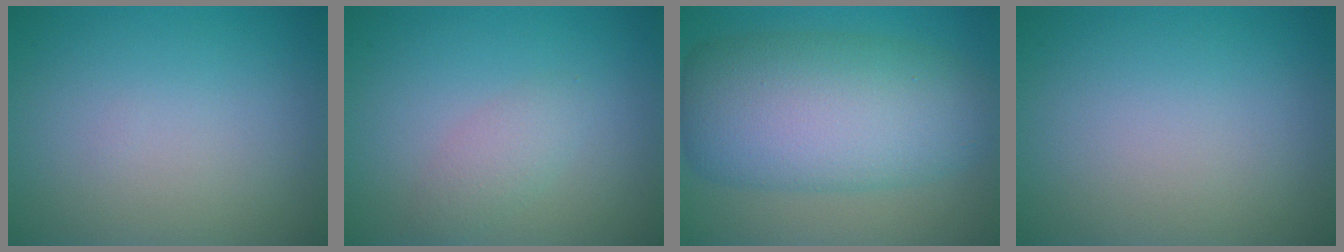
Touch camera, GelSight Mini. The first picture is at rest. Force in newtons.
{"total": 1.8, "press": 1.8, "slide": 0.1}
{"total": 10.8, "press": 10.8, "slide": 0.2}
{"total": 0.0}